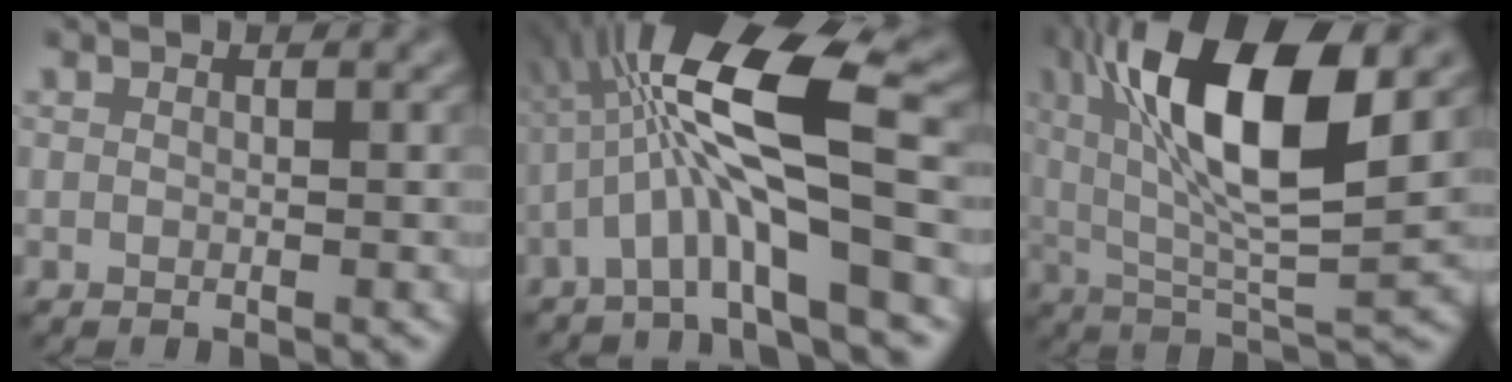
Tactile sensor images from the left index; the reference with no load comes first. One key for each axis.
{"total": 10.0, "fx": -0.9, "fy": 2.2, "fz": 9.7, "tx": -0.181, "ty": 0.030, "tz": -0.018}
{"total": 12.3, "fx": 3.6, "fy": 3.7, "fz": 11.2, "tx": -0.188, "ty": 0.013, "tz": 0.065}